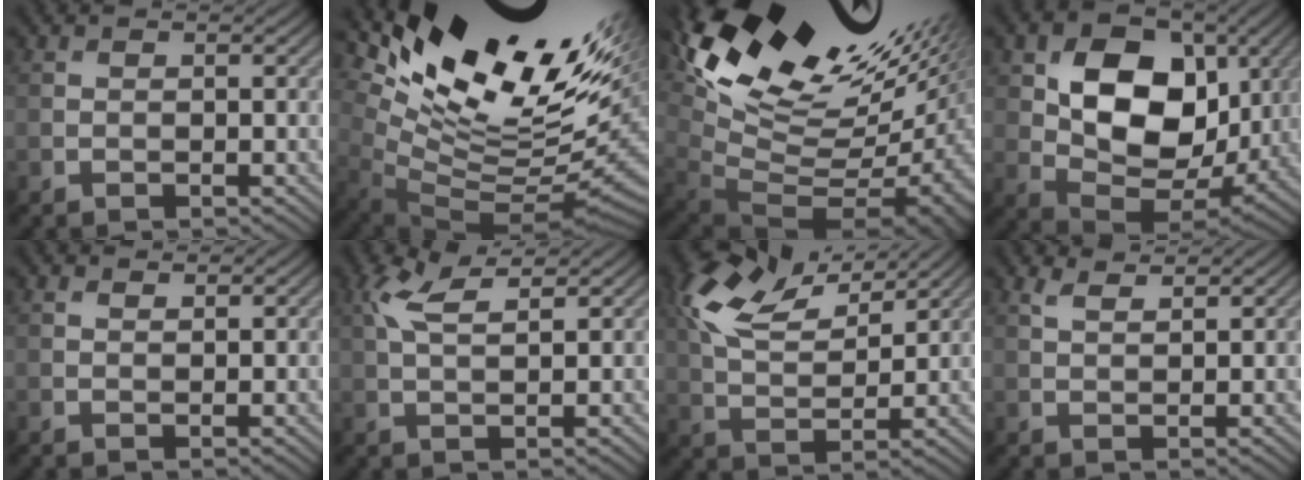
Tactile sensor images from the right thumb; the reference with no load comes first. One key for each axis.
{"total": 17.6, "fx": 8.1, "fy": 6.9, "fz": 14.1, "tx": -0.195, "ty": 0.011, "tz": 0.165}
{"total": 18.7, "fx": 9.1, "fy": 8.9, "fz": 13.7, "tx": -0.205, "ty": 0.007, "tz": 0.191}
{"total": 12.9, "fx": 2.9, "fy": 9.0, "fz": 8.8, "tx": -0.154, "ty": -0.004, "tz": 0.059}
{"total": 1.1, "fx": 1.1, "fy": 0.3, "fz": 0.1, "tx": -0.005, "ty": 0.000, "tz": 0.026}
{"total": 4.8, "fx": 2.8, "fy": 1.2, "fz": 3.7, "tx": -0.079, "ty": 0.009, "tz": 0.062}
{"total": 9.5, "fx": 6.2, "fy": 3.7, "fz": 6.2, "tx": -0.142, "ty": 0.013, "tz": 0.130}
{"total": 2.4, "fx": 2.2, "fy": 0.4, "fz": 1.0, "tx": -0.026, "ty": 0.003, "tz": 0.051}